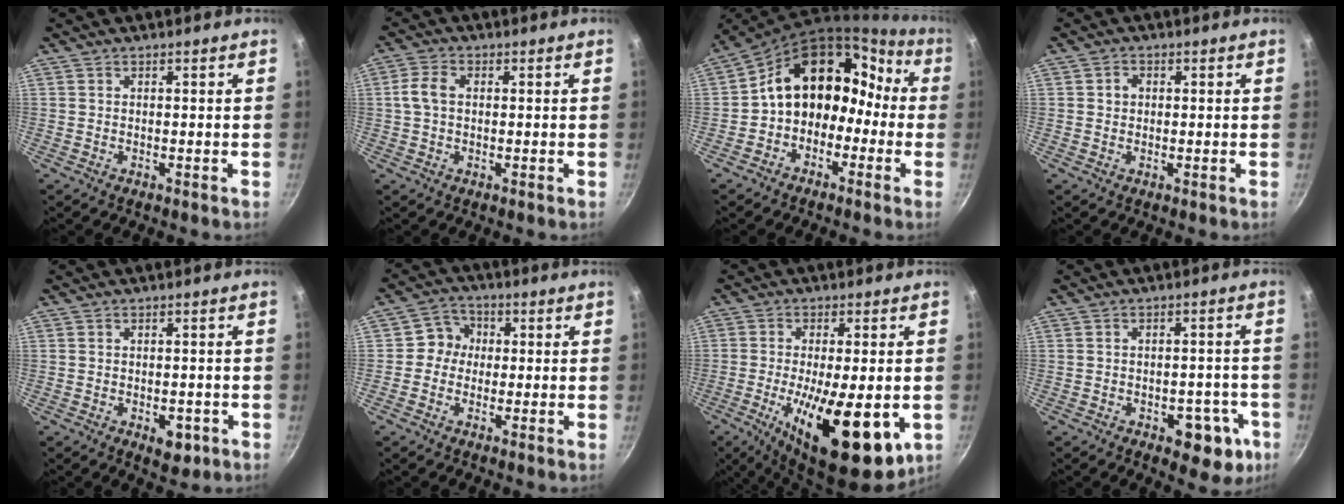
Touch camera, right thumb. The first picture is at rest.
{"total": 4.4, "force": [0.4, 2.9, 3.3], "torque": [-0.075, 0.012, 0.005]}
{"total": 16.0, "force": [-1.8, 12.2, 10.3], "torque": [-0.115, 0.078, -0.042]}
{"total": 1.9, "force": [0.3, 1.6, 0.9], "torque": [-0.007, 0.003, 0.003]}
{"total": 4.2, "force": [-1.7, 2.3, 3.0], "torque": [-0.028, 0.005, -0.017]}
{"total": 5.6, "force": [-0.2, 5.0, 2.5], "torque": [-0.013, 0.016, -0.017]}
{"total": 19.8, "force": [-5.7, 7.0, 17.6], "torque": [-0.260, -0.025, -0.066]}
{"total": 8.9, "force": [-4.2, 4.6, 6.3], "torque": [-0.049, 0.029, -0.047]}